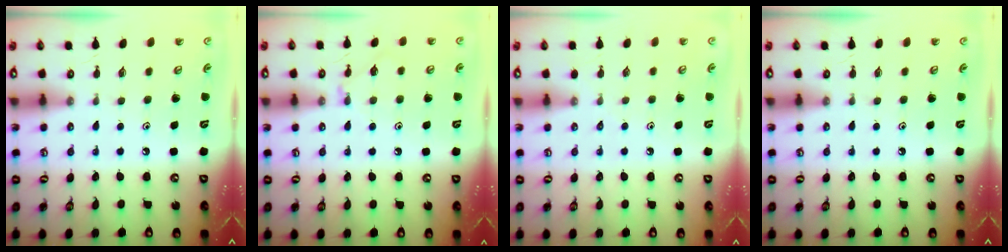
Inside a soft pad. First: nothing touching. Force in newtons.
{"total": 5.0, "press": 5.0, "slide": 0.7}
{"total": 2.6, "press": 2.6, "slide": 0.4}
{"total": 0.0}